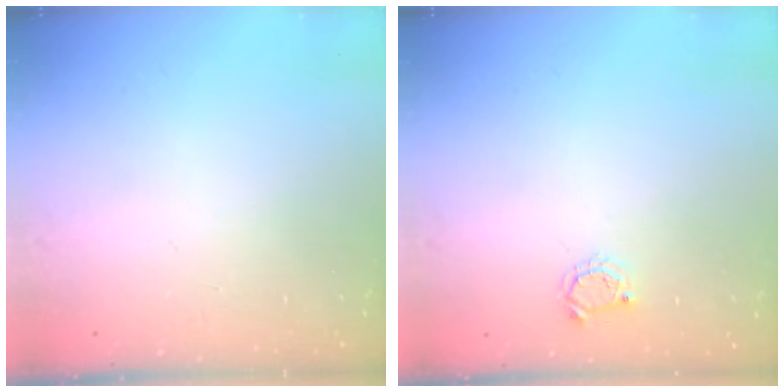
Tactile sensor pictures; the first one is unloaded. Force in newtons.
{"total": 3.6, "press": 3.5, "slide": 0.4}